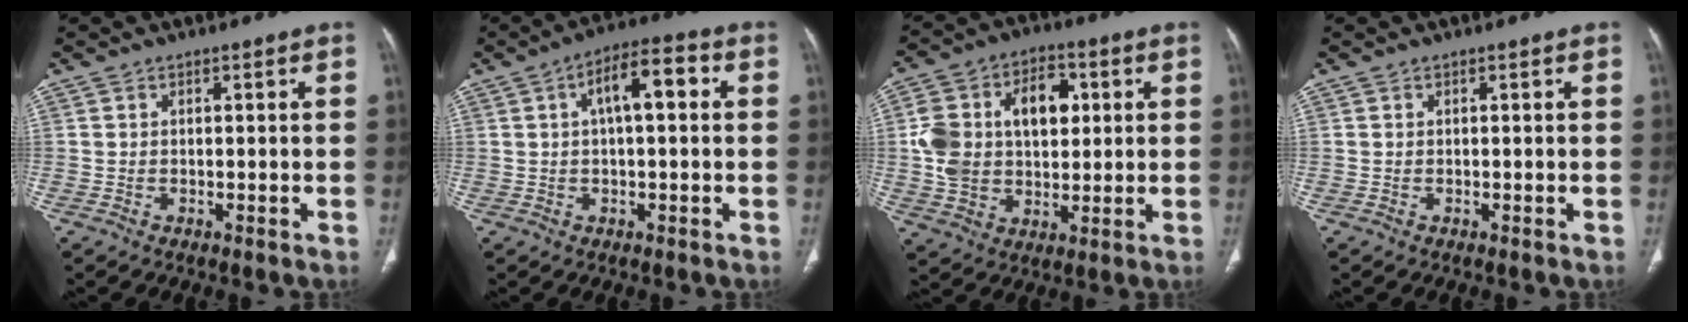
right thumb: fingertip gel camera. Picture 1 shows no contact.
{"total": 8.9, "force": [1.9, 3.5, 8.0], "torque": [-0.124, 0.028, 0.021]}
{"total": 16.4, "force": [2.8, 11.3, 11.6], "torque": [-0.179, 0.018, 0.052]}
{"total": 0.0}